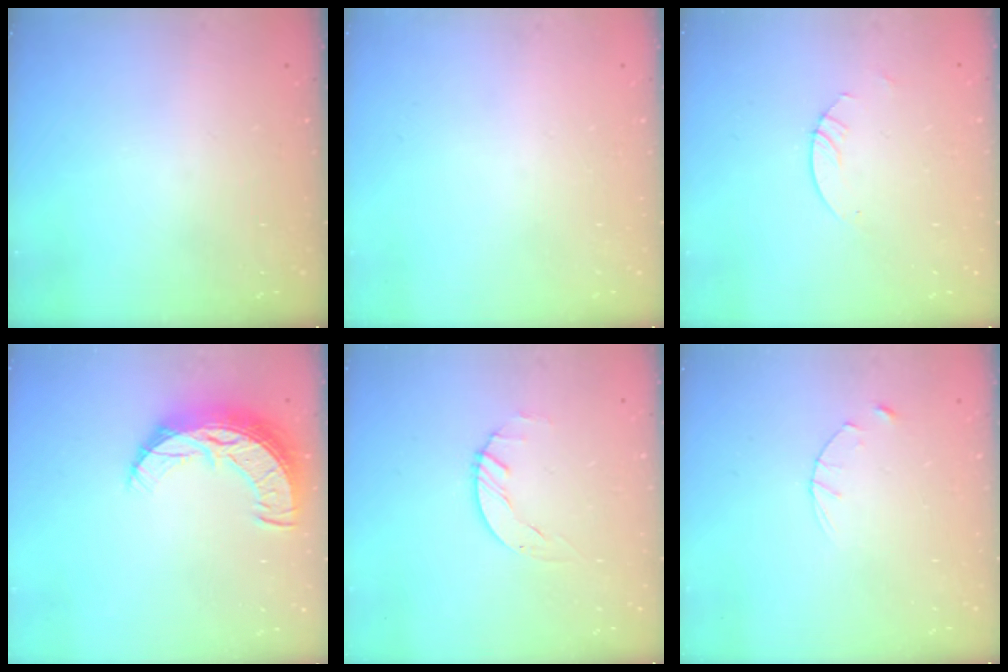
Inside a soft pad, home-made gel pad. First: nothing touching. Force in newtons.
{"total": 0.0}
{"total": 3.0, "press": 2.9, "slide": 0.3}
{"total": 11.2, "press": 11.1, "slide": 0.9}
{"total": 1.5, "press": 1.5, "slide": 0.2}
{"total": 2.8, "press": 2.8, "slide": 0.4}